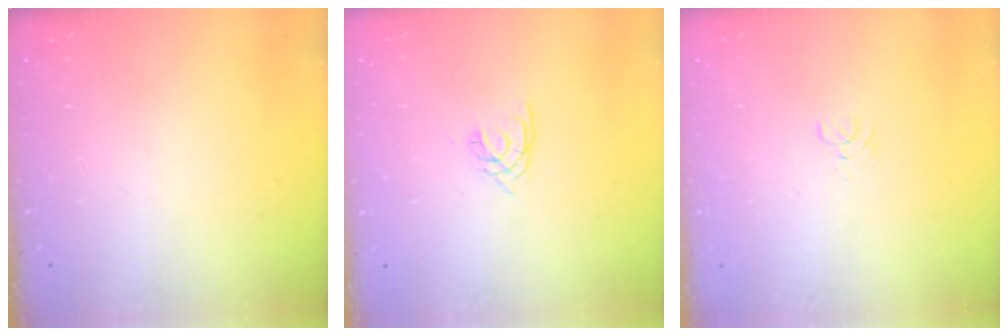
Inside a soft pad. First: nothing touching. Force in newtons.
{"total": 1.7, "press": 1.7, "slide": 0.4}
{"total": 1.3, "press": 1.3, "slide": 0.1}